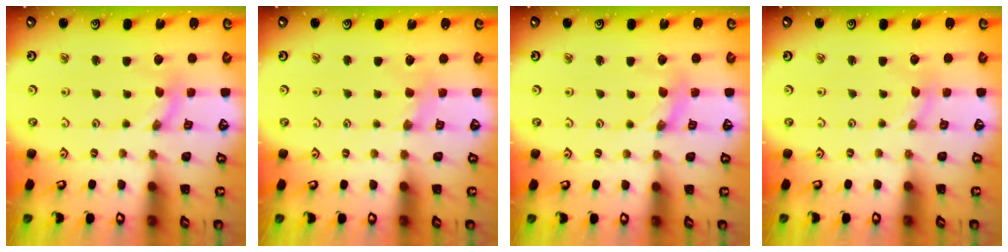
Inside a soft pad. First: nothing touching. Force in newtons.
{"total": 2.0, "press": 2.0, "slide": 0.4}
{"total": 2.1, "press": 2.1, "slide": 0.3}
{"total": 0.0}